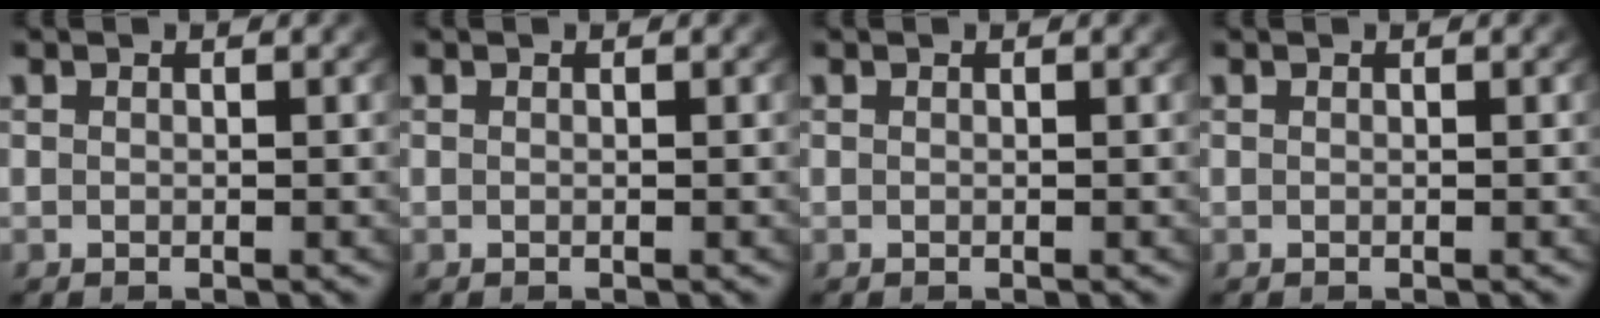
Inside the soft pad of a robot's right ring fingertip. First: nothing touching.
{"total": 0.0}
{"total": 0.0}
{"total": 0.0}